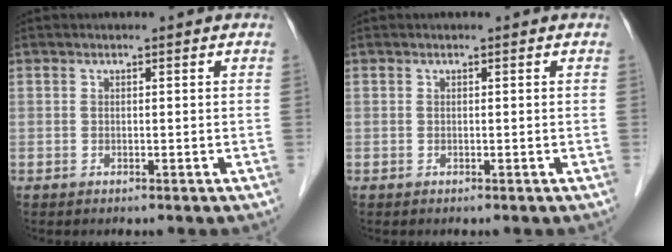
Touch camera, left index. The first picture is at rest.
{"total": 0.0}